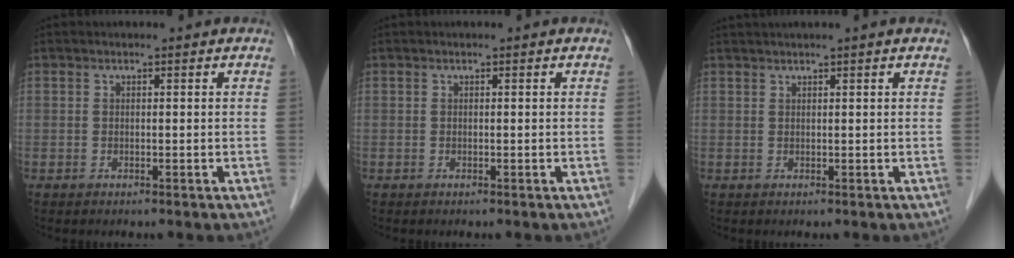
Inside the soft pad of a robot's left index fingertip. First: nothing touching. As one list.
[{"total": 0.0}, {"total": 2.3, "force": [1.8, -0.6, 1.2], "torque": [-0.021, 0.019, 0.040]}]